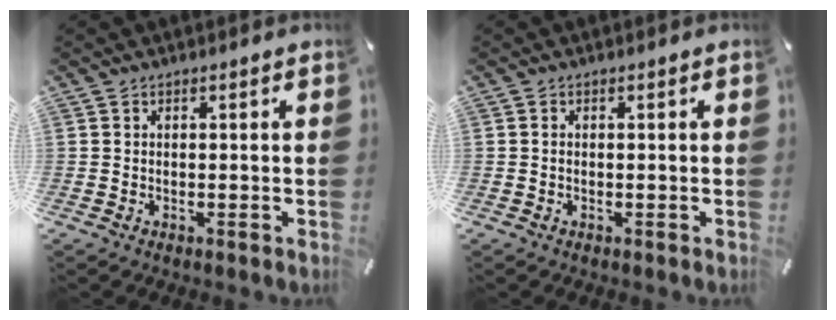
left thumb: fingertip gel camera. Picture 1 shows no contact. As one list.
[{"total": 0.5, "force": [-0.1, 0.3, 0.4], "torque": [-0.010, 0.001, -0.003]}]